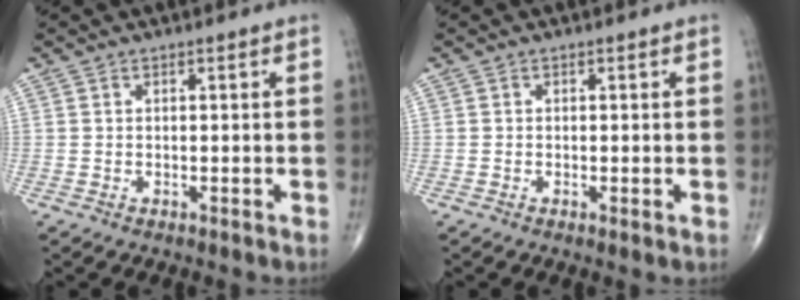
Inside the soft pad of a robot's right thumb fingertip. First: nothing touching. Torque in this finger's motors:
{"motor_torque": [-0.09, 0.28, -0.17, -0.13, -0.01]}